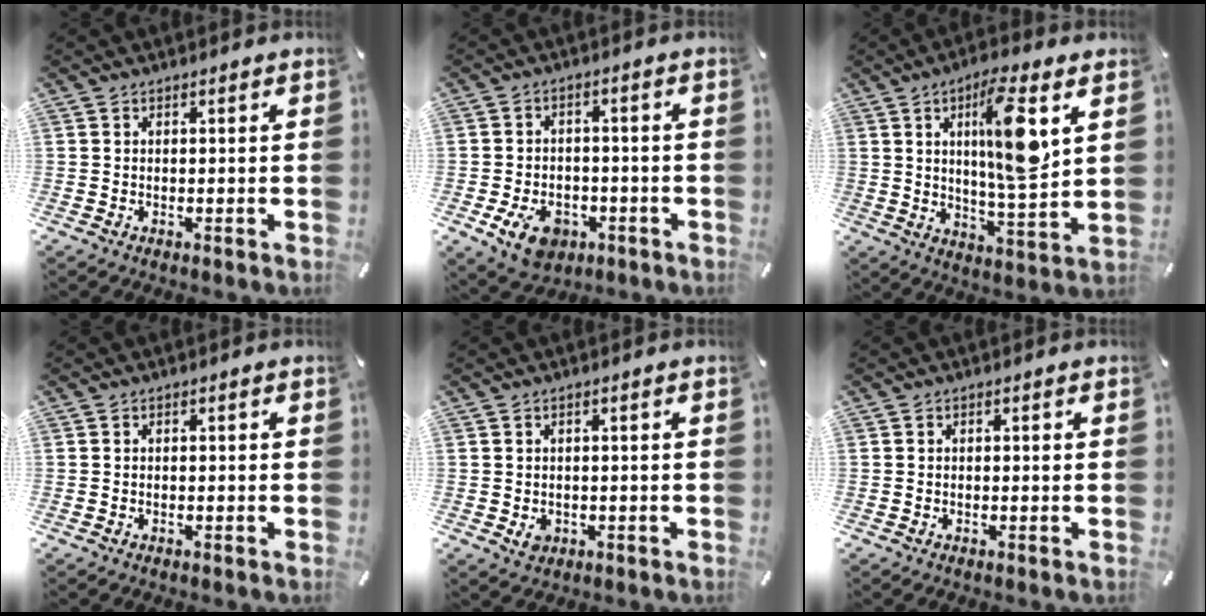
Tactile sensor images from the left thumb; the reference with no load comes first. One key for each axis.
{"total": 8.3, "fx": -3.8, "fy": 5.9, "fz": 4.6, "tx": -0.084, "ty": 0.018, "tz": -0.068}
{"total": 14.2, "fx": 4.6, "fy": 3.1, "fz": 13.1, "tx": -0.211, "ty": -0.009, "tz": 0.068}
{"total": 0.7, "fx": -0.5, "fy": 0.4, "fz": 0.4, "tx": -0.008, "ty": 0.001, "tz": -0.010}
{"total": 2.8, "fx": -0.7, "fy": 2.4, "fz": 1.3, "tx": -0.014, "ty": 0.001, "tz": -0.014}
{"total": 0.9, "fx": -0.3, "fy": 0.4, "fz": 0.7, "tx": -0.014, "ty": 0.001, "tz": -0.007}